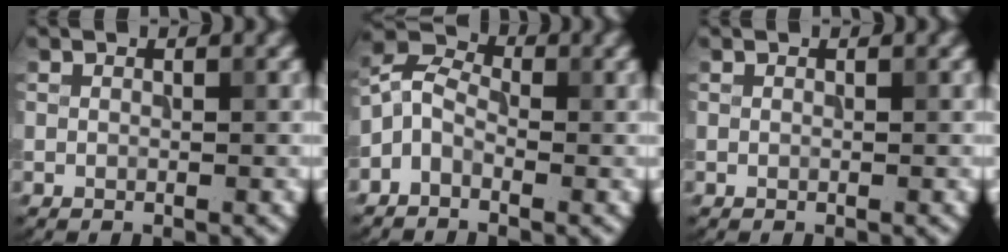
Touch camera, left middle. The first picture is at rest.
{"total": 3.4, "force": [-1.6, 2.2, 2.1], "torque": [-0.046, 0.012, -0.046]}
{"total": 0.0}